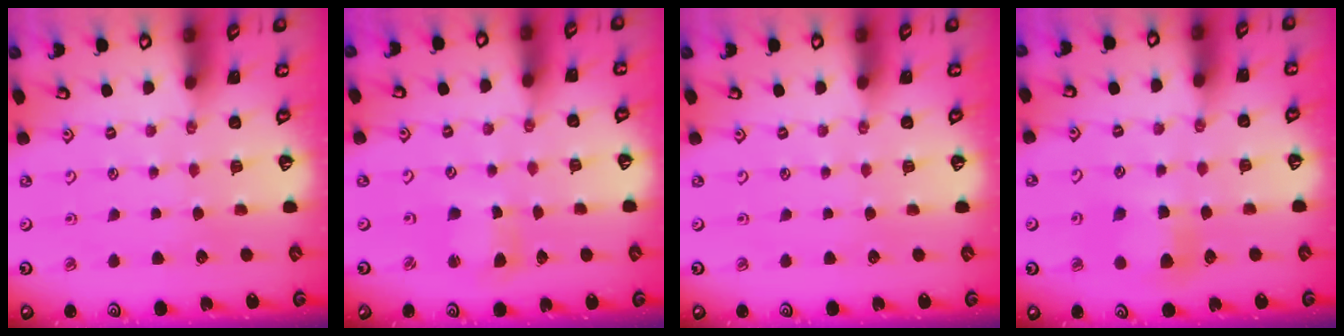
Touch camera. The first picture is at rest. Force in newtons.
{"total": 3.1, "press": 3.1, "slide": 0.2}
{"total": 0.0}
{"total": 5.7, "press": 5.7, "slide": 0.3}